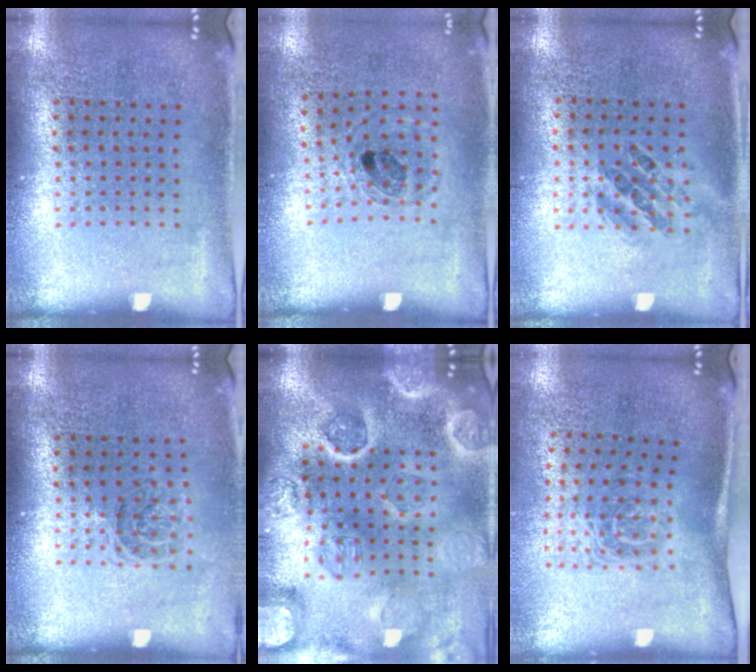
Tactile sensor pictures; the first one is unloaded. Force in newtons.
{"total": 0.8, "press": 0.8, "slide": 0.2}
{"total": 1.0, "press": 0.9, "slide": 0.4}
{"total": 1.2, "press": 1.1, "slide": 0.5}
{"total": 5.1, "press": 4.5, "slide": 2.5}
{"total": 1.7, "press": 1.2, "slide": 1.2}